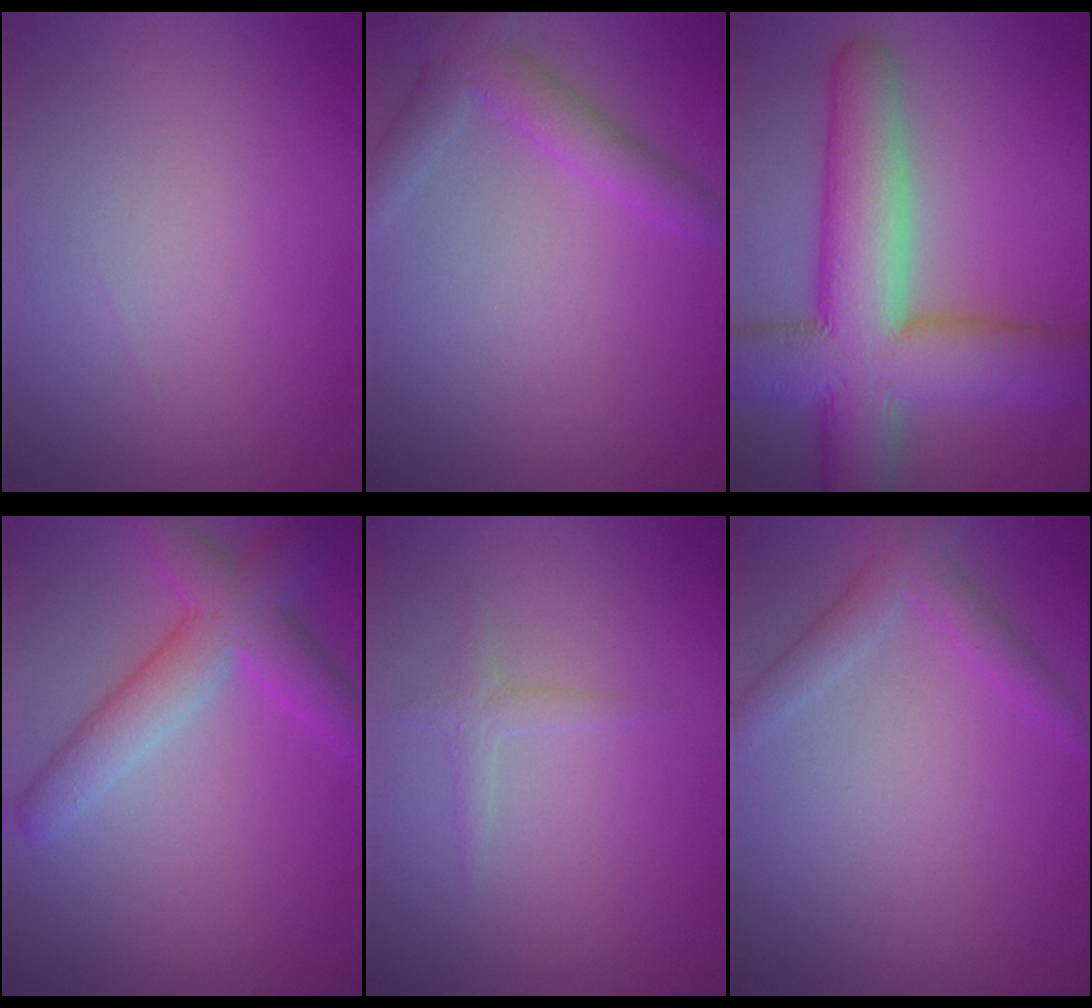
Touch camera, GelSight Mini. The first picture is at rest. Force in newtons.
{"total": 3.4, "press": 3.4, "slide": 0.2}
{"total": 12.2, "press": 12.2, "slide": 0.7}
{"total": 5.1, "press": 5.1, "slide": 0.2}
{"total": 1.1, "press": 1.1, "slide": 0.1}
{"total": 2.3, "press": 2.3, "slide": 0.2}